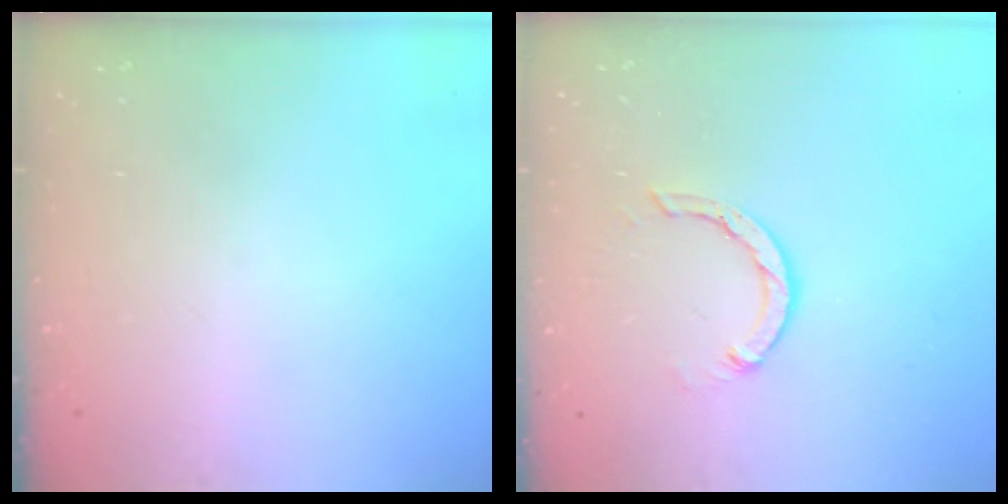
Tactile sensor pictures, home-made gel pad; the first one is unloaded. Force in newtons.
{"total": 4.0, "press": 4.0, "slide": 0.4}